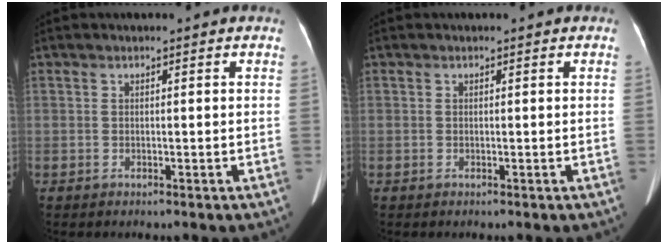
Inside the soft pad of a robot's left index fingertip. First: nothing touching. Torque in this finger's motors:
{"motor_torque": [0.27, -0.76, -0.11, 0.02]}